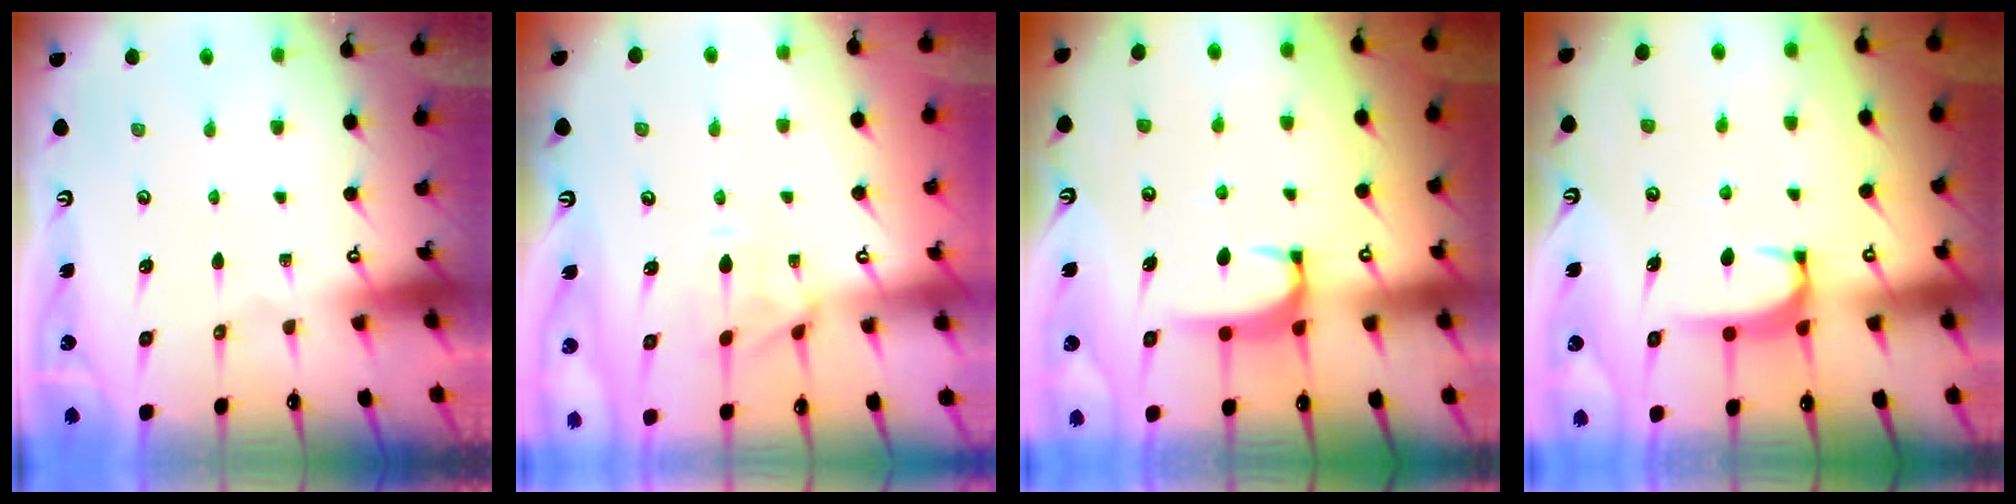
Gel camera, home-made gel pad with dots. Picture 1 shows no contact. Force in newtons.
{"total": 1.9, "press": 1.7, "slide": 0.9}
{"total": 1.8, "press": 1.7, "slide": 0.6}
{"total": 1.6, "press": 1.6, "slide": 0.5}